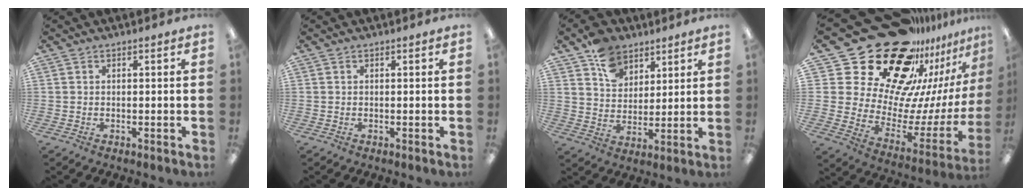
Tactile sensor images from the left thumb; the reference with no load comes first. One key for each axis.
{"total": 0.0}
{"total": 10.5, "fx": 6.9, "fy": 7.3, "fz": 3.1, "tx": -0.054, "ty": -0.032, "tz": 0.131}
{"total": 32.9, "fx": 21.8, "fy": 18.0, "fz": 16.8, "tx": -0.280, "ty": -0.189, "tz": 0.429}